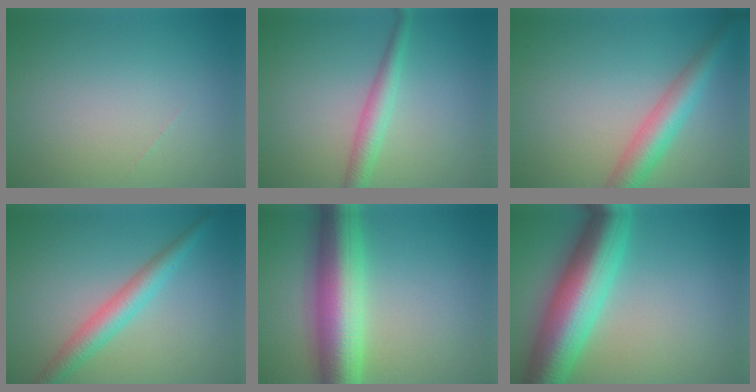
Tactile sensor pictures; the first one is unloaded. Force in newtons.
{"total": 2.6, "press": 2.6, "slide": 0.0}
{"total": 4.5, "press": 4.5, "slide": 0.2}
{"total": 3.6, "press": 3.6, "slide": 0.0}
{"total": 9.6, "press": 9.6, "slide": 0.1}
{"total": 10.7, "press": 10.7, "slide": 0.2}